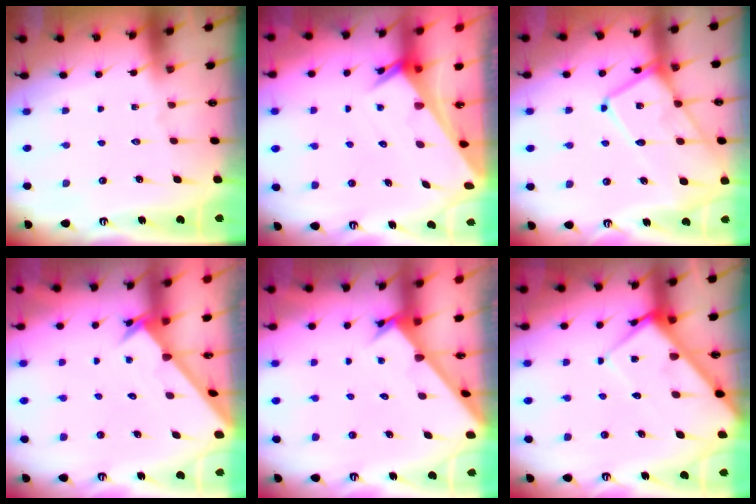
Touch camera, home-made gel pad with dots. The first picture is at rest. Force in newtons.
{"total": 3.0, "press": 3.0, "slide": 0.2}
{"total": 14.8, "press": 14.7, "slide": 1.4}
{"total": 2.4, "press": 2.4, "slide": 0.2}
{"total": 2.6, "press": 2.6, "slide": 0.3}
{"total": 8.9, "press": 8.9, "slide": 0.9}